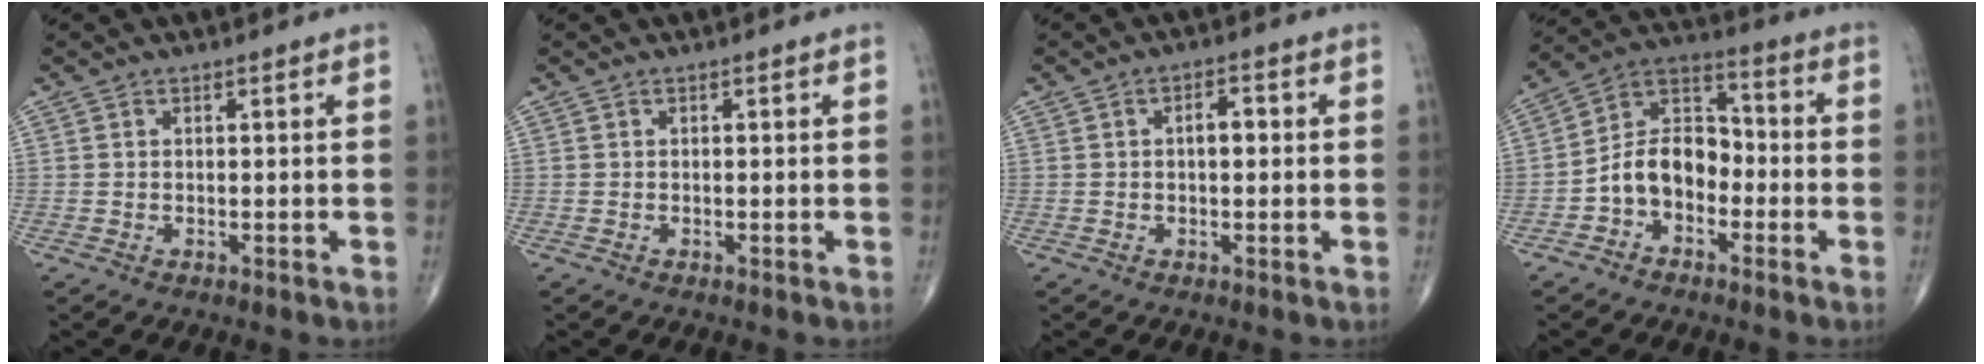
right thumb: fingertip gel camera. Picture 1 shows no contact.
{"total": 0.0}
{"total": 3.0, "force": [0.2, 1.6, 2.6], "torque": [-0.033, 0.010, 0.000]}
{"total": 10.8, "force": [-3.3, 7.6, 7.0], "torque": [-0.099, 0.048, -0.073]}